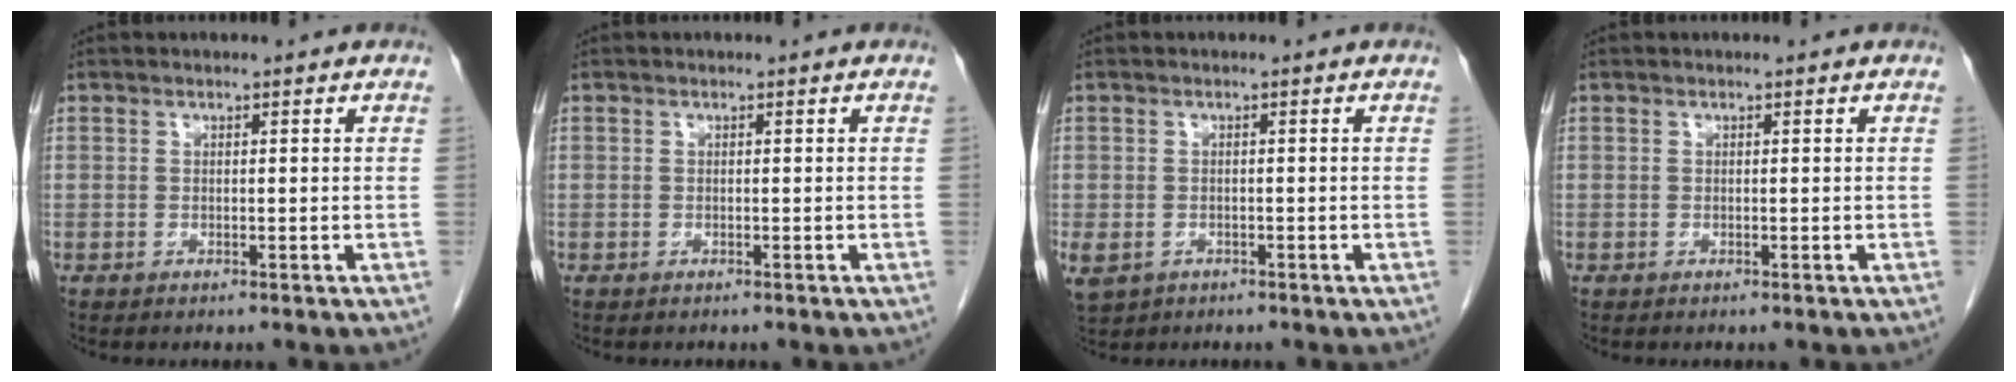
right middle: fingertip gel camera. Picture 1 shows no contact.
{"total": 0.0}
{"total": 6.3, "force": [-2.9, 5.0, 2.6], "torque": [-0.072, -0.007, -0.039]}
{"total": 0.0}